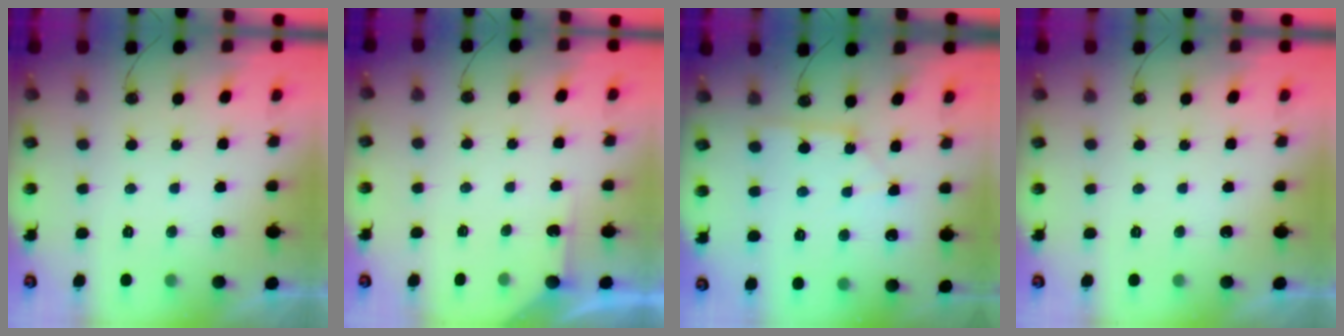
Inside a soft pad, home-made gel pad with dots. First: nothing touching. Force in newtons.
{"total": 3.3, "press": 3.3, "slide": 0.4}
{"total": 2.1, "press": 2.1, "slide": 0.3}
{"total": 0.0}